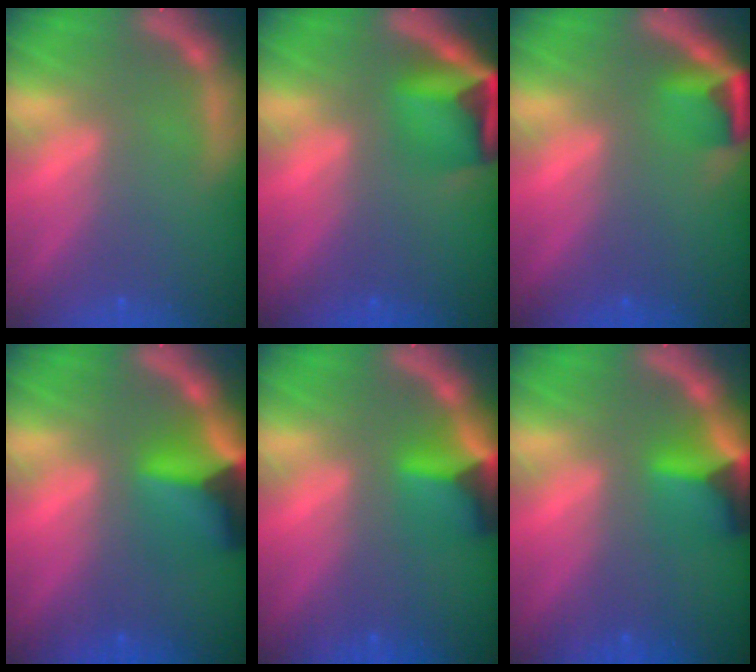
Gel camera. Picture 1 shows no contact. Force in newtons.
{"total": 6.4}
{"total": 3.4}
{"total": 7.4}
{"total": 4.9}
{"total": 4.9}